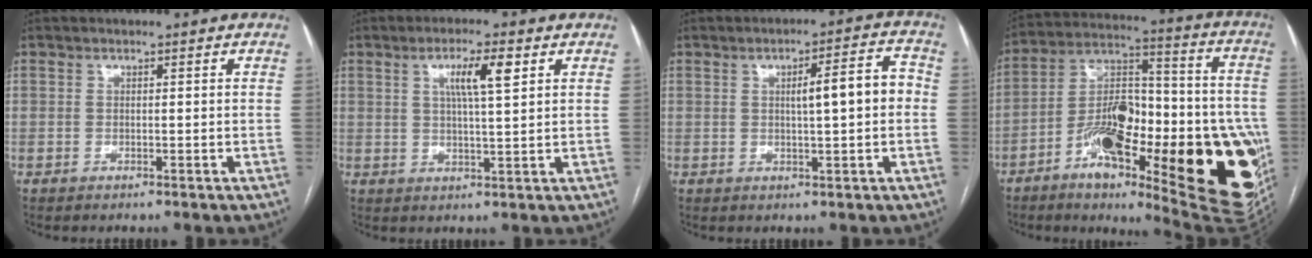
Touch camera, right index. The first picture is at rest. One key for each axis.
{"total": 6.0, "fx": 2.4, "fy": 0.5, "fz": 5.5, "tx": -0.097, "ty": 0.004, "tz": 0.041}
{"total": 6.7, "fx": 0.4, "fy": 1.0, "fz": 6.7, "tx": -0.098, "ty": 0.020, "tz": 0.007}
{"total": 32.9, "fx": -9.6, "fy": 9.3, "fz": 30.1, "tx": -0.355, "ty": 0.000, "tz": -0.123}